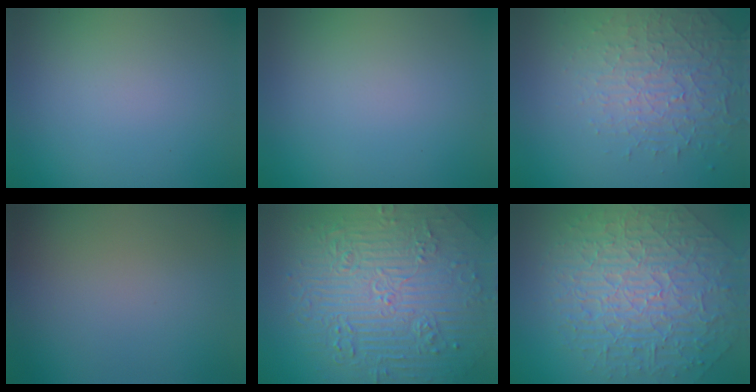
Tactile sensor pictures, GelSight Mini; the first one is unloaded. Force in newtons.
{"total": 0.0}
{"total": 4.6, "press": 3.2, "slide": 3.3}
{"total": 0.0}
{"total": 11.0, "press": 7.3, "slide": 8.3}
{"total": 9.6, "press": 7.0, "slide": 6.5}